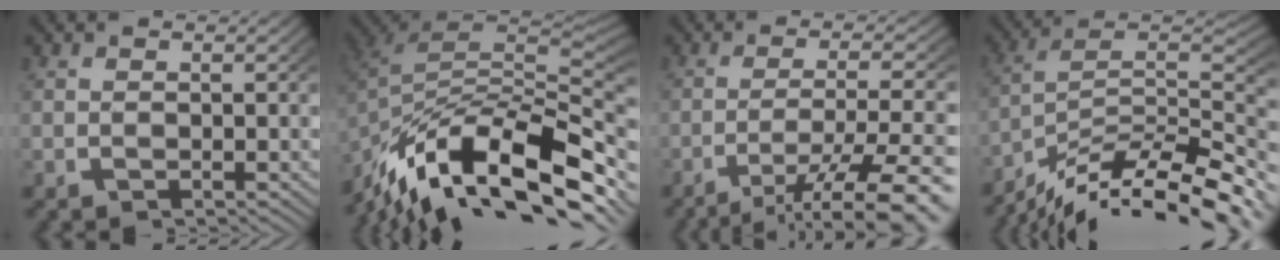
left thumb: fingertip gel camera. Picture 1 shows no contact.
{"total": 17.9, "force": [-7.1, 10.7, 12.5], "torque": [-0.230, -0.044, -0.088]}
{"total": 9.3, "force": [-5.1, 3.8, 6.9], "torque": [-0.120, -0.035, -0.056]}
{"total": 14.9, "force": [-6.9, 8.7, 9.9], "torque": [-0.156, -0.029, -0.096]}